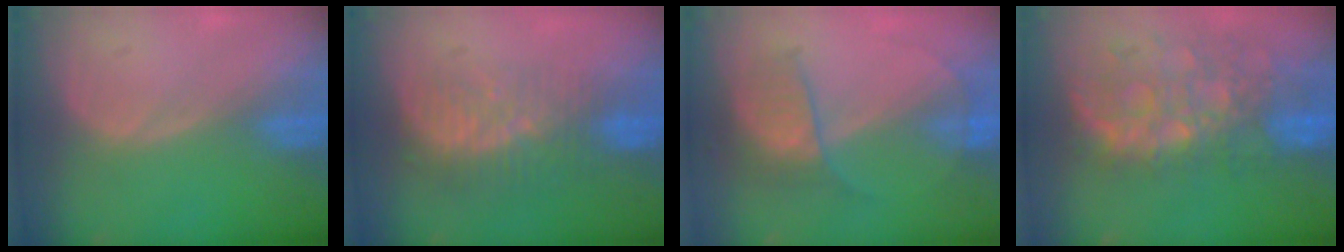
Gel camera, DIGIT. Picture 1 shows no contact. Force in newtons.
{"total": 8.4, "press": 7.5, "slide": 3.9}
{"total": 5.9, "press": 5.6, "slide": 1.8}
{"total": 11.2, "press": 9.8, "slide": 5.6}